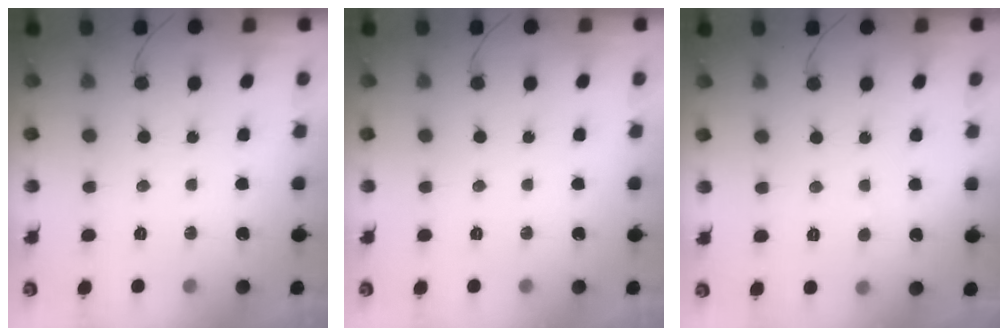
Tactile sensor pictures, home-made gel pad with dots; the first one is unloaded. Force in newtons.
{"total": 0.0}
{"total": 2.2, "press": 2.2, "slide": 0.2}